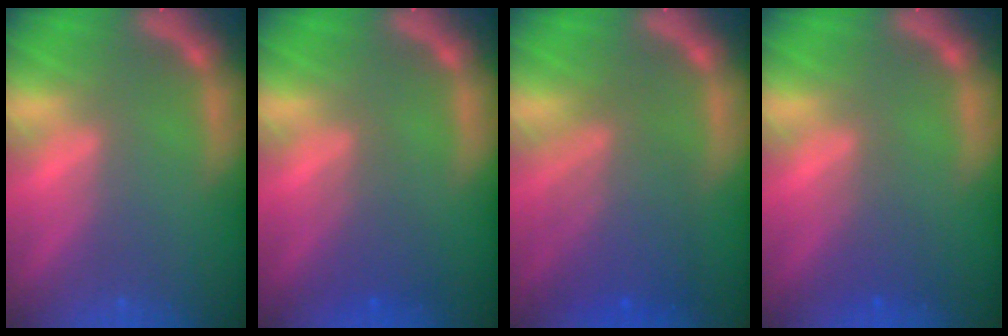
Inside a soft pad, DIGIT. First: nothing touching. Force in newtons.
{"total": 2.4}
{"total": 6.1}
{"total": 2.0}